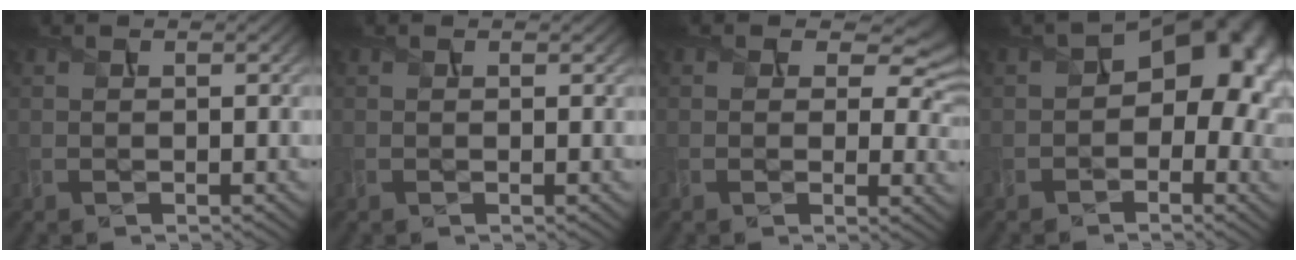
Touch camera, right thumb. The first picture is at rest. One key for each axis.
{"total": 0.0}
{"total": 6.8, "fx": 2.6, "fy": 4.6, "fz": 4.4, "tx": -0.064, "ty": -0.009, "tz": 0.036}
{"total": 13.0, "fx": 0.4, "fy": 8.7, "fz": 9.6, "tx": -0.111, "ty": -0.005, "tz": 0.005}